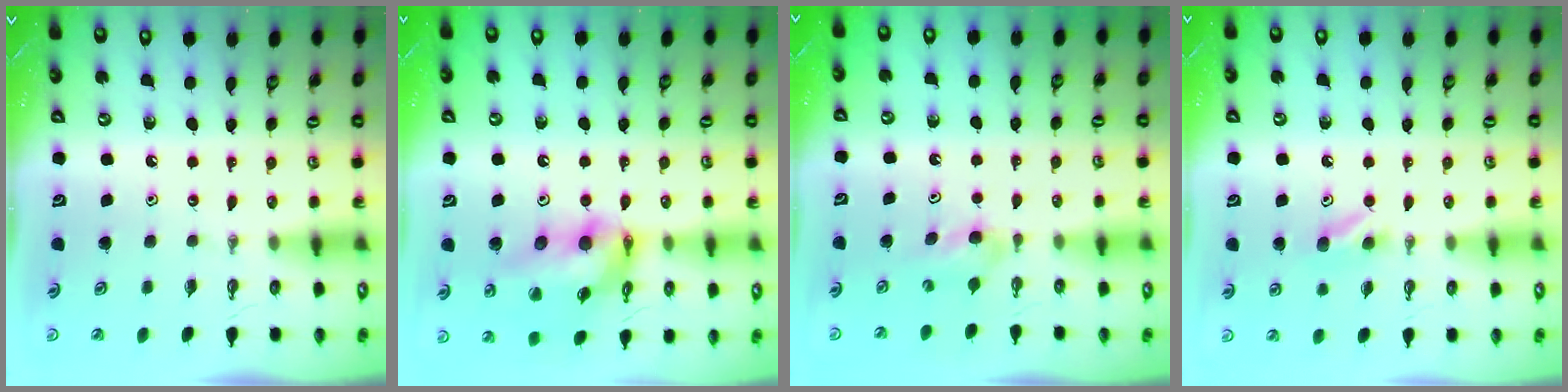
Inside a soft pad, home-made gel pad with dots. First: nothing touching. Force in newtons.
{"total": 16.9, "press": 16.5, "slide": 3.9}
{"total": 3.3, "press": 3.3, "slide": 0.6}
{"total": 5.9, "press": 5.9, "slide": 0.6}